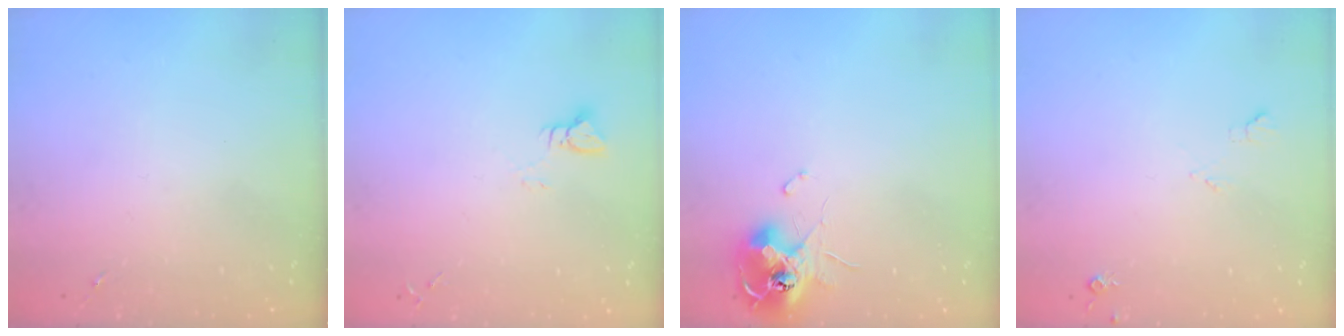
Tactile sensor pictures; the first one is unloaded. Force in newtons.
{"total": 2.9, "press": 2.9, "slide": 0.2}
{"total": 11.6, "press": 11.6, "slide": 1.1}
{"total": 5.1, "press": 5.1, "slide": 0.8}